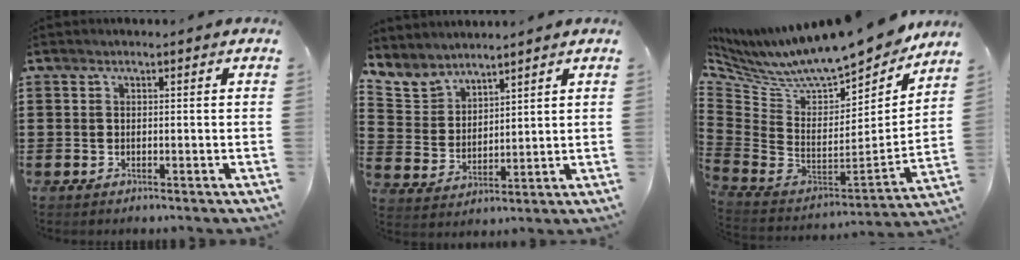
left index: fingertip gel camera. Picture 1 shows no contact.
{"total": 5.4, "force": [4.9, 2.2, 0.3], "torque": [-0.032, -0.022, 0.092]}
{"total": 10.0, "force": [8.8, 1.7, 4.4], "torque": [-0.109, -0.077, 0.146]}